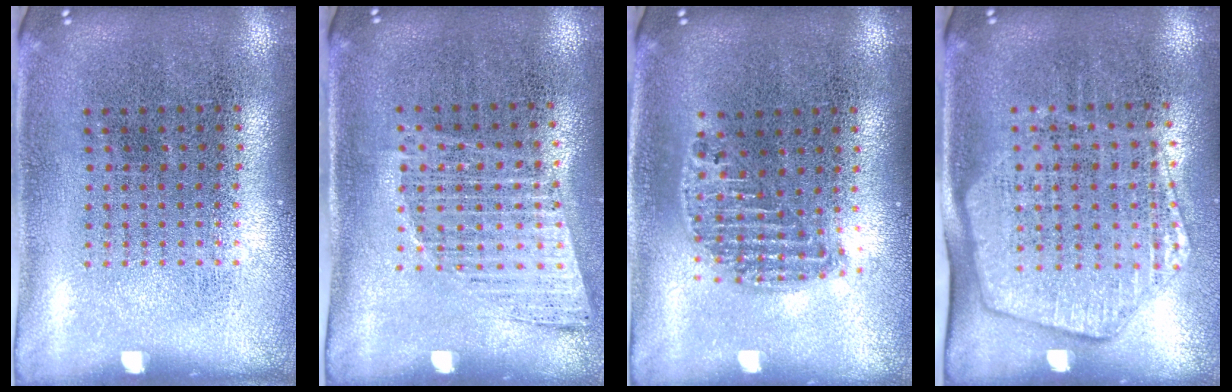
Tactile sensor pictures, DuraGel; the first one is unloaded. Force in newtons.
{"total": 1.0, "press": 1.0, "slide": 0.4}
{"total": 1.2, "press": 1.1, "slide": 0.5}
{"total": 1.8, "press": 1.5, "slide": 0.9}